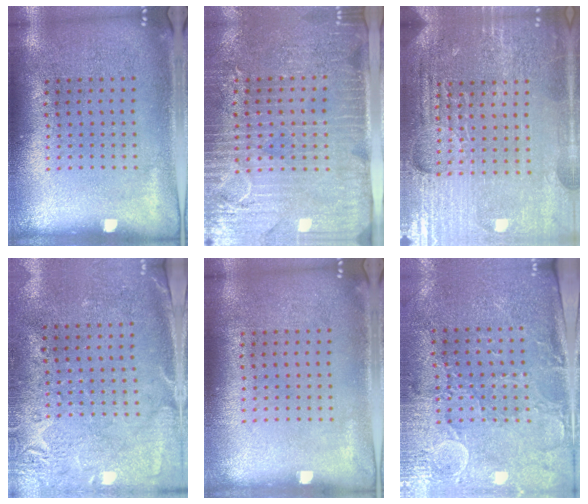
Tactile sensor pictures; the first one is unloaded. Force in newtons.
{"total": 3.6, "press": 3.3, "slide": 1.5}
{"total": 4.9, "press": 4.6, "slide": 1.7}
{"total": 2.7, "press": 2.3, "slide": 1.5}
{"total": 0.0}
{"total": 3.1, "press": 2.9, "slide": 1.2}